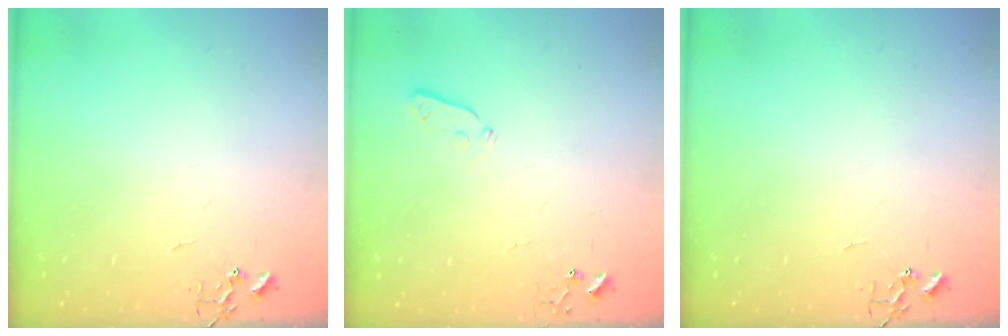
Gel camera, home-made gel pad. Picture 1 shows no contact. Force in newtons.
{"total": 3.5, "press": 3.5, "slide": 0.4}
{"total": 0.0}